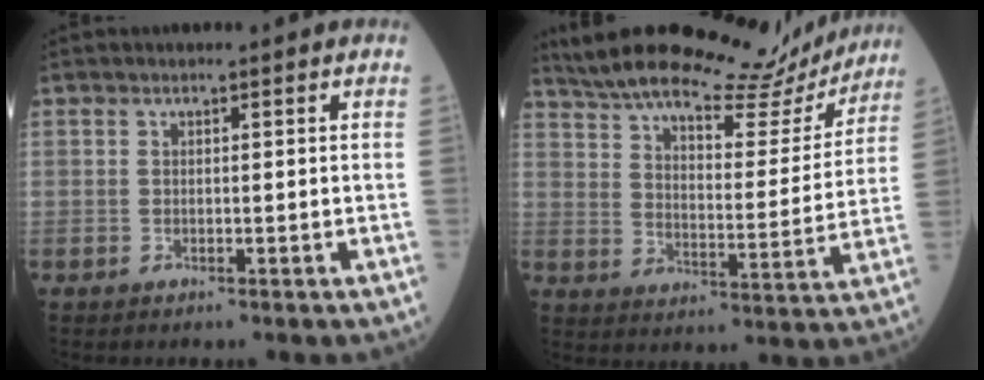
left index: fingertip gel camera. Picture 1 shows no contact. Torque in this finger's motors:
{"motor_torque": [1.25, -0.89, 0.46, 0.06]}